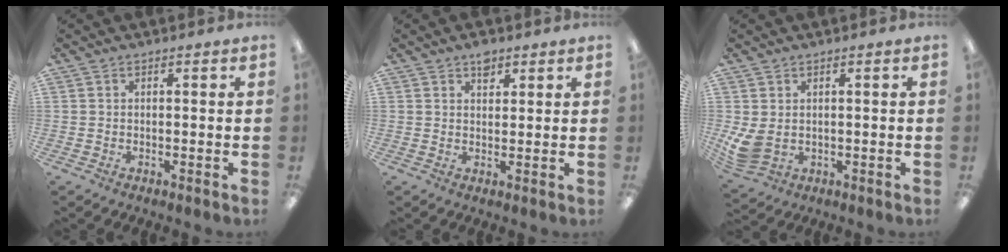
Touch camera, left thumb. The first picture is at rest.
{"total": 3.3, "force": [2.2, 1.8, 1.7], "torque": [-0.015, -0.007, 0.036]}
{"total": 5.4, "force": [0.9, 3.9, 3.7], "torque": [-0.086, -0.011, 0.018]}